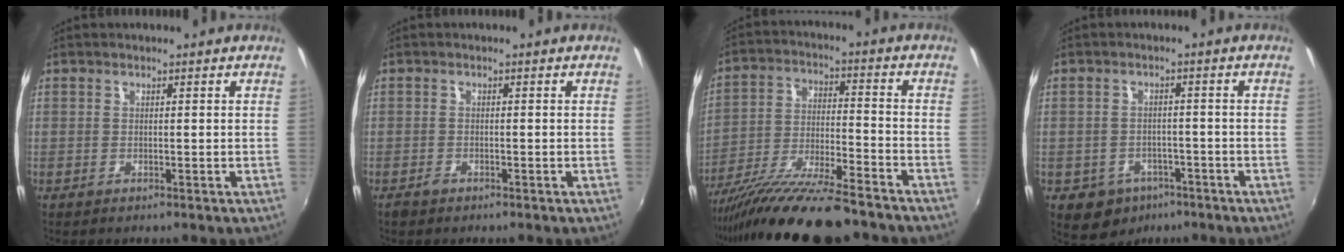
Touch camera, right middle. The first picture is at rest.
{"total": 1.3, "force": [-1.1, 0.7, 0.4], "torque": [-0.008, -0.003, -0.021]}
{"total": 18.1, "force": [-14.8, 2.5, 10.2], "torque": [-0.199, -0.041, -0.249]}
{"total": 7.7, "force": [-4.2, 6.0, 2.3], "torque": [-0.061, 0.006, -0.047]}